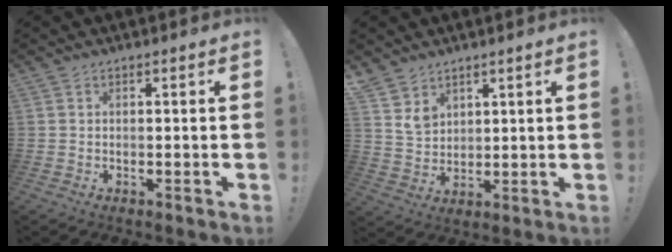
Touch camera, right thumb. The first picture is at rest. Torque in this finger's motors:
{"motor_torque": [-0.11, -0.02, -0.64, 0.14, -0.04]}